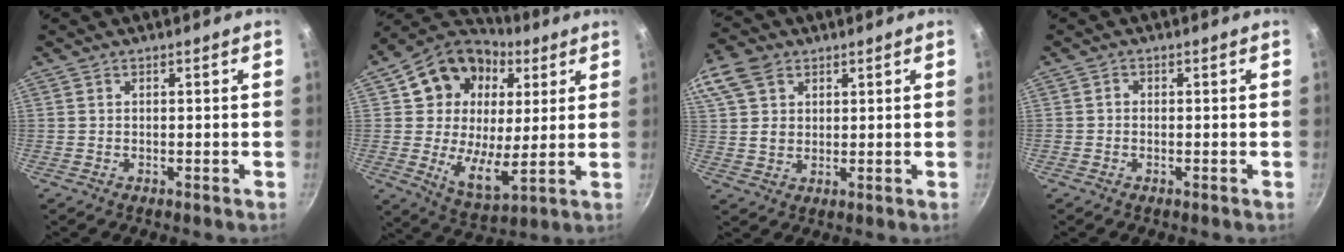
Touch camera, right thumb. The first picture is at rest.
{"total": 19.0, "force": [6.4, 13.8, 11.4], "torque": [-0.172, -0.015, 0.101]}
{"total": 10.3, "force": [4.9, 7.4, 5.3], "torque": [-0.097, -0.001, 0.089]}
{"total": 0.8, "force": [-0.3, 0.7, 0.3], "torque": [-0.004, 0.003, -0.006]}